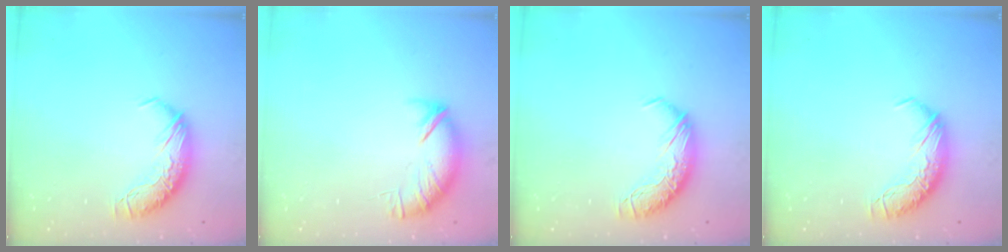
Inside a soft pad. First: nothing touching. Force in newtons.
{"total": 5.3, "press": 4.9, "slide": 2.0}
{"total": 0.0}
{"total": 0.0}